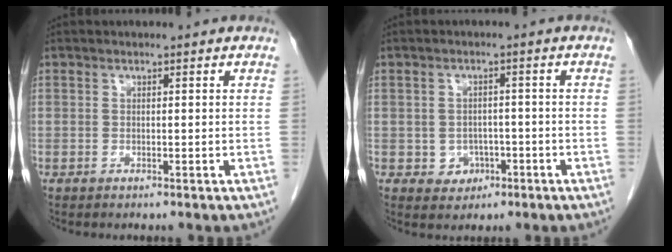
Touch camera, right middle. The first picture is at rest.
{"total": 3.3, "force": [-1.1, 3.0, 1.1], "torque": [-0.008, 0.008, -0.007]}